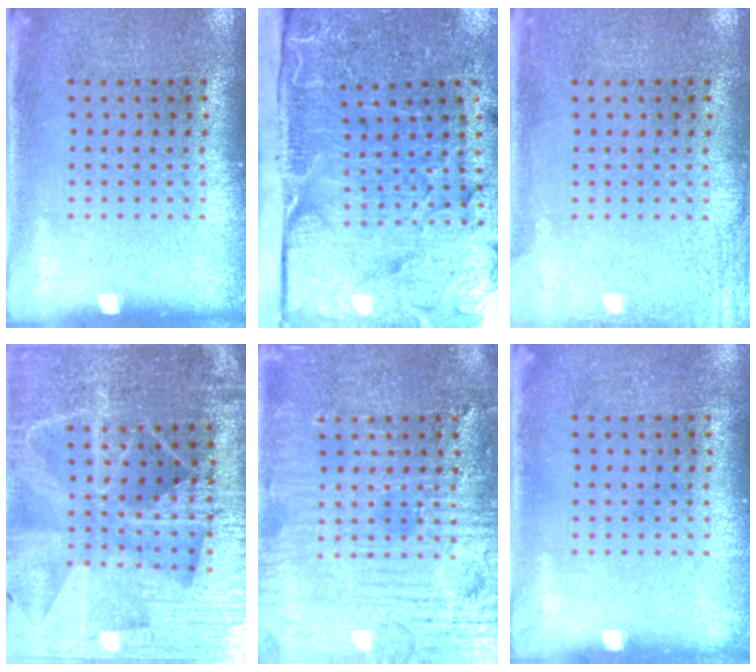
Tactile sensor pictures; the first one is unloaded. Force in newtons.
{"total": 5.2, "press": 4.0, "slide": 3.3}
{"total": 1.9, "press": 1.9, "slide": 0.2}
{"total": 5.3, "press": 4.8, "slide": 2.3}
{"total": 5.7, "press": 5.7, "slide": 0.6}
{"total": 0.0}